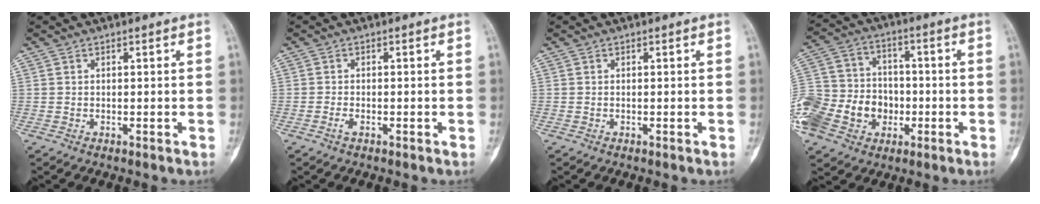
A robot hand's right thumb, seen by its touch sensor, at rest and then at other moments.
{"total": 0.9, "force": [-0.6, 0.4, 0.5], "torque": [-0.013, 0.001, -0.017]}
{"total": 0.0}
{"total": 21.9, "force": [-6.3, 17.5, 11.6], "torque": [-0.257, 0.044, -0.107]}